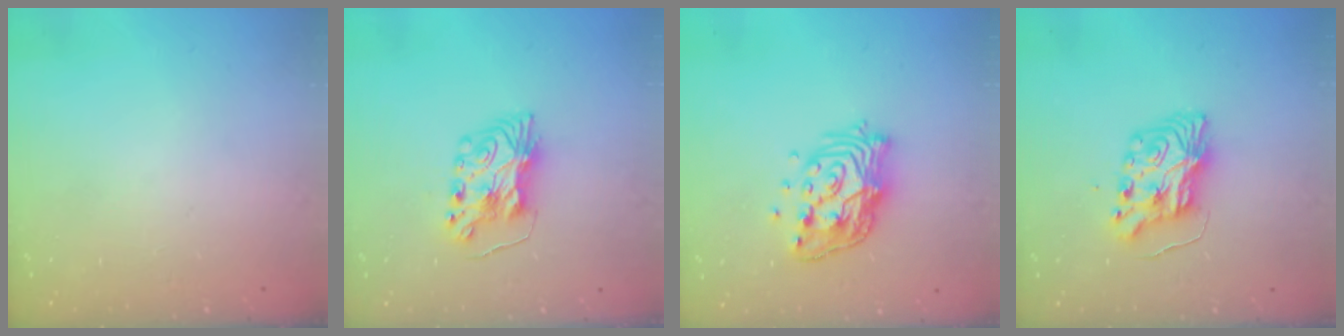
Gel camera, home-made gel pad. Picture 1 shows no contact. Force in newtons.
{"total": 8.2, "press": 8.2, "slide": 0.6}
{"total": 14.4, "press": 14.3, "slide": 1.0}
{"total": 8.5, "press": 8.5, "slide": 0.6}